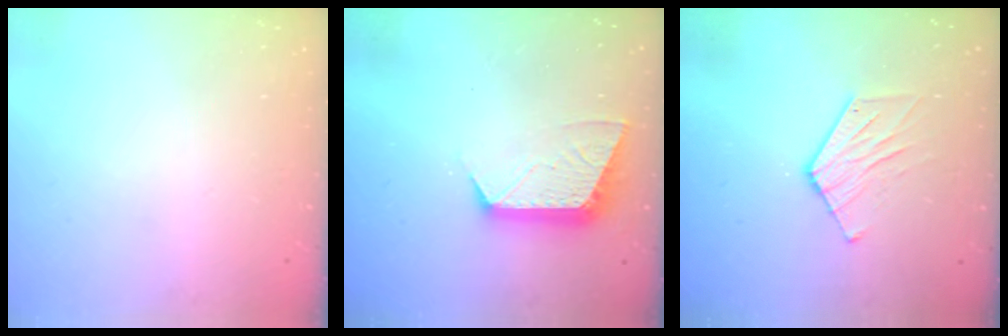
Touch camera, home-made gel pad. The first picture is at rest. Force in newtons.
{"total": 10.0, "press": 10.0, "slide": 0.5}
{"total": 7.7, "press": 7.6, "slide": 0.3}